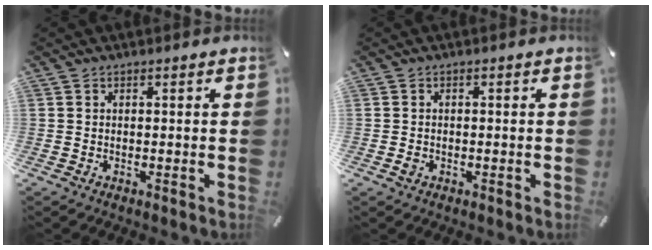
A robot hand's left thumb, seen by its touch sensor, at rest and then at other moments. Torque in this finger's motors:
{"motor_torque": [0.14, 0.78, 0.00, 0.03, 0.05]}